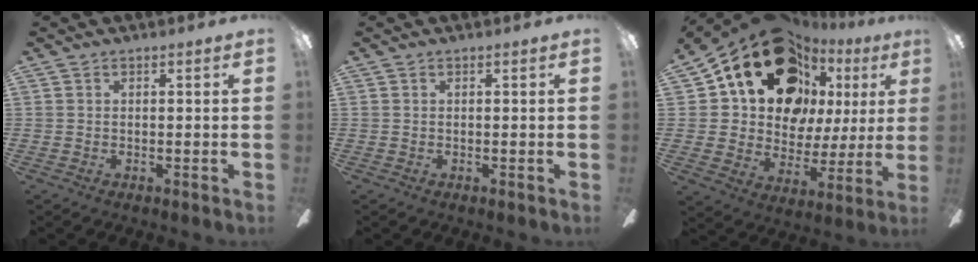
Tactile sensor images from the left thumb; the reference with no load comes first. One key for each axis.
{"total": 0.0}
{"total": 22.2, "fx": 12.0, "fy": 14.7, "fz": 11.5, "tx": -0.196, "ty": -0.065, "tz": 0.228}